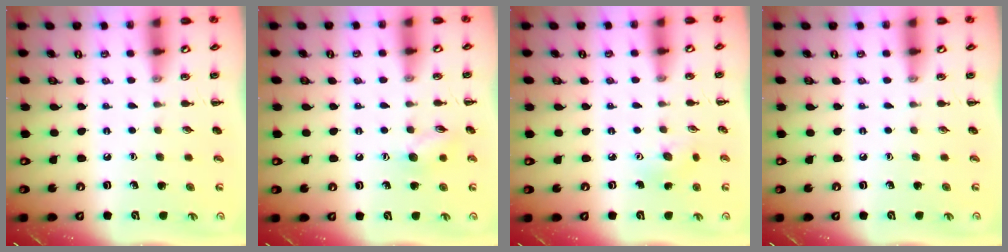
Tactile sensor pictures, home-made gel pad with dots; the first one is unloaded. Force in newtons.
{"total": 7.7, "press": 7.7, "slide": 0.9}
{"total": 4.4, "press": 4.2, "slide": 1.2}
{"total": 0.0}